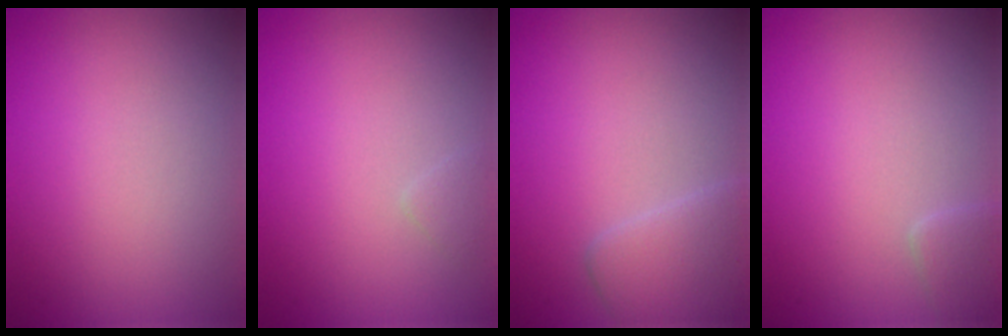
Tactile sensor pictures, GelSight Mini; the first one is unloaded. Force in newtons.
{"total": 0.6, "press": 0.6, "slide": 0.0}
{"total": 2.9, "press": 2.9, "slide": 0.2}
{"total": 1.4, "press": 1.4, "slide": 0.1}